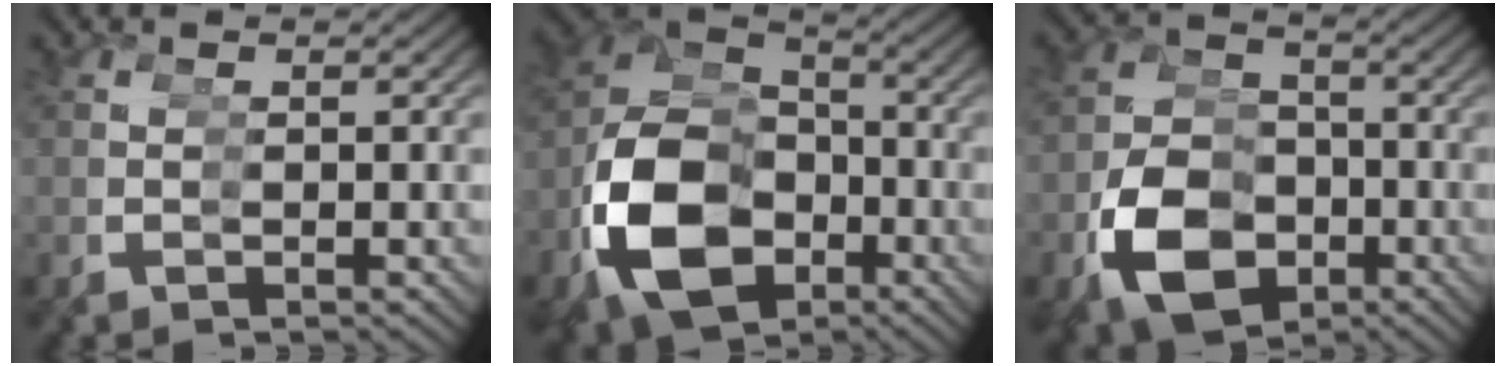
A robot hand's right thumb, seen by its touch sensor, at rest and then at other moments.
{"total": 13.9, "force": [-2.8, 10.2, 8.9], "torque": [-0.209, -0.044, -0.020]}
{"total": 10.2, "force": [-3.1, 8.1, 5.2], "torque": [-0.102, -0.037, -0.037]}